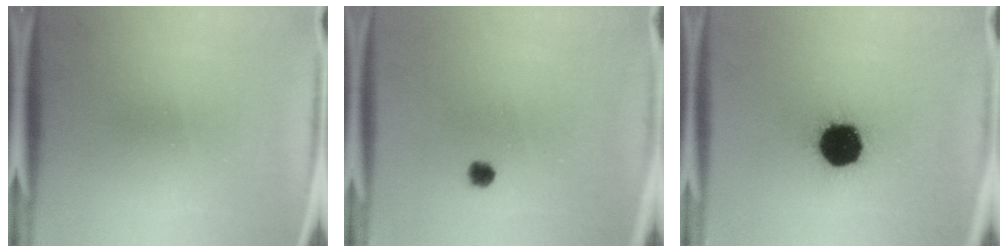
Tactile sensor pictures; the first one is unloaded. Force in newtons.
{"total": 1.7}
{"total": 17.3}